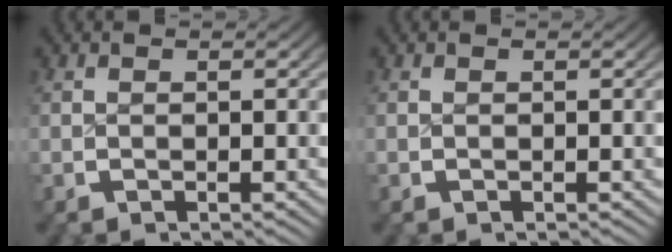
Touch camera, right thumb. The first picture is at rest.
{"total": 0.0}